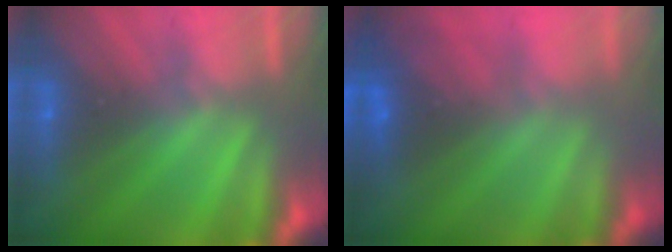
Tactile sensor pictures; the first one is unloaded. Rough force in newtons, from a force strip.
{"total": 2.8}